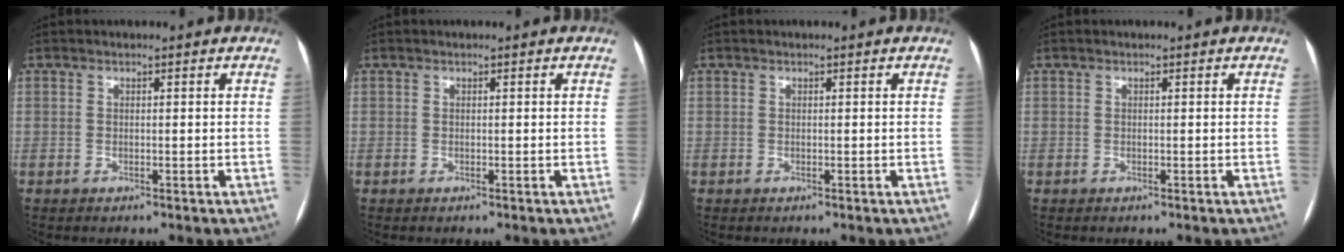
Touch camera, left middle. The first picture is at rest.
{"total": 0.0}
{"total": 0.0}
{"total": 0.0}